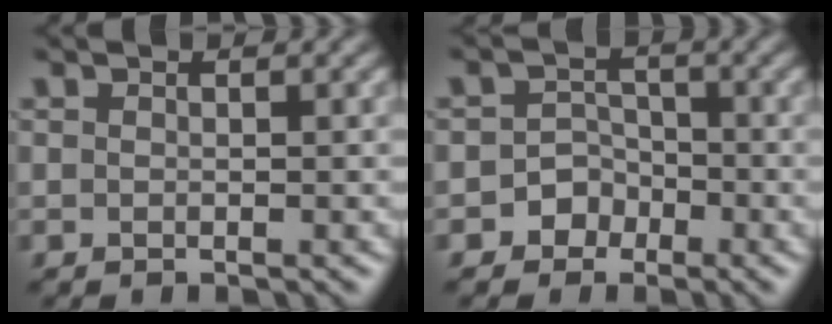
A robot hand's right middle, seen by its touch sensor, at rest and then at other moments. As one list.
[{"total": 2.9, "force": [-1.5, 2.4, 0.3], "torque": [0.031, 0.013, -0.040]}]